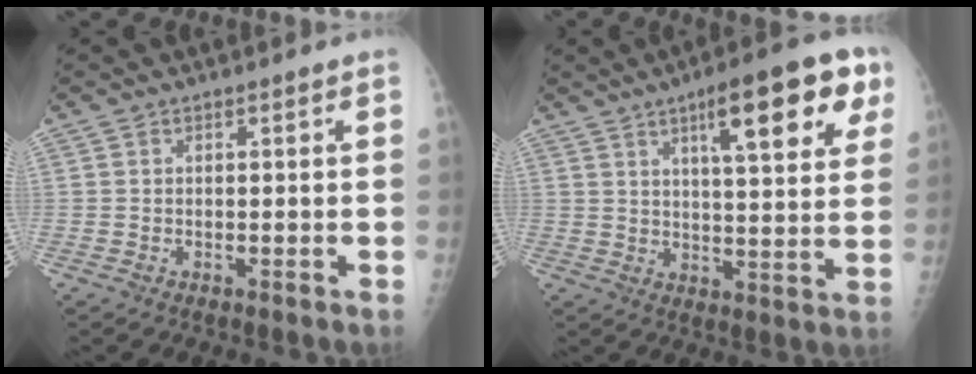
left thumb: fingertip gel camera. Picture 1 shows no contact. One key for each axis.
{"total": 16.8, "fx": 8.1, "fy": 4.6, "fz": 14.0, "tx": -0.159, "ty": -0.020, "tz": 0.110}